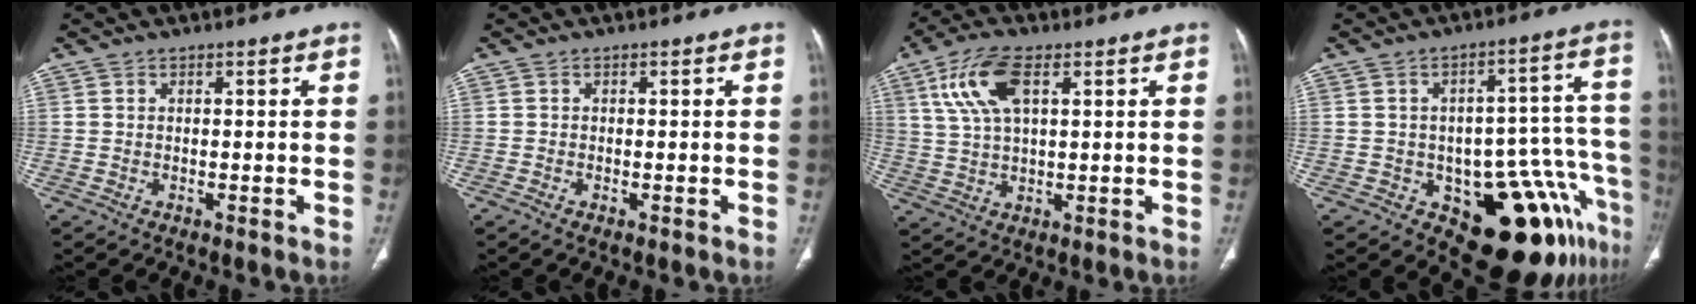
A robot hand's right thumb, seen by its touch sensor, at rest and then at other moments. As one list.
[{"total": 0.7, "force": [-0.3, 0.2, 0.5], "torque": [-0.014, -0.002, -0.007]}, {"total": 10.0, "force": [4.0, 4.5, 8.0], "torque": [-0.169, 0.002, 0.081]}, {"total": 17.9, "force": [-9.4, 7.2, 13.5], "torque": [-0.089, 0.076, -0.115]}]